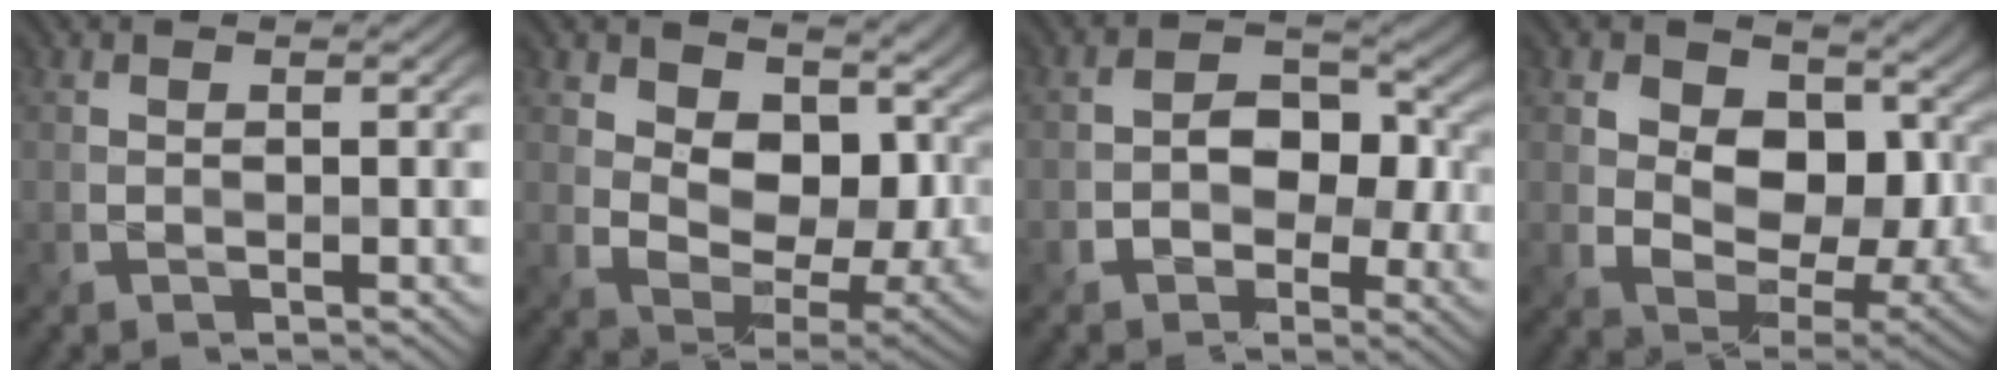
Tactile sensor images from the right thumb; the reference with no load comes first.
{"total": 13.1, "force": [3.5, 8.4, 9.4], "torque": [-0.157, -0.010, 0.069]}
{"total": 7.0, "force": [-0.4, 5.4, 4.5], "torque": [-0.065, -0.005, -0.017]}
{"total": 14.2, "force": [2.7, 9.5, 10.2], "torque": [-0.168, -0.002, 0.057]}